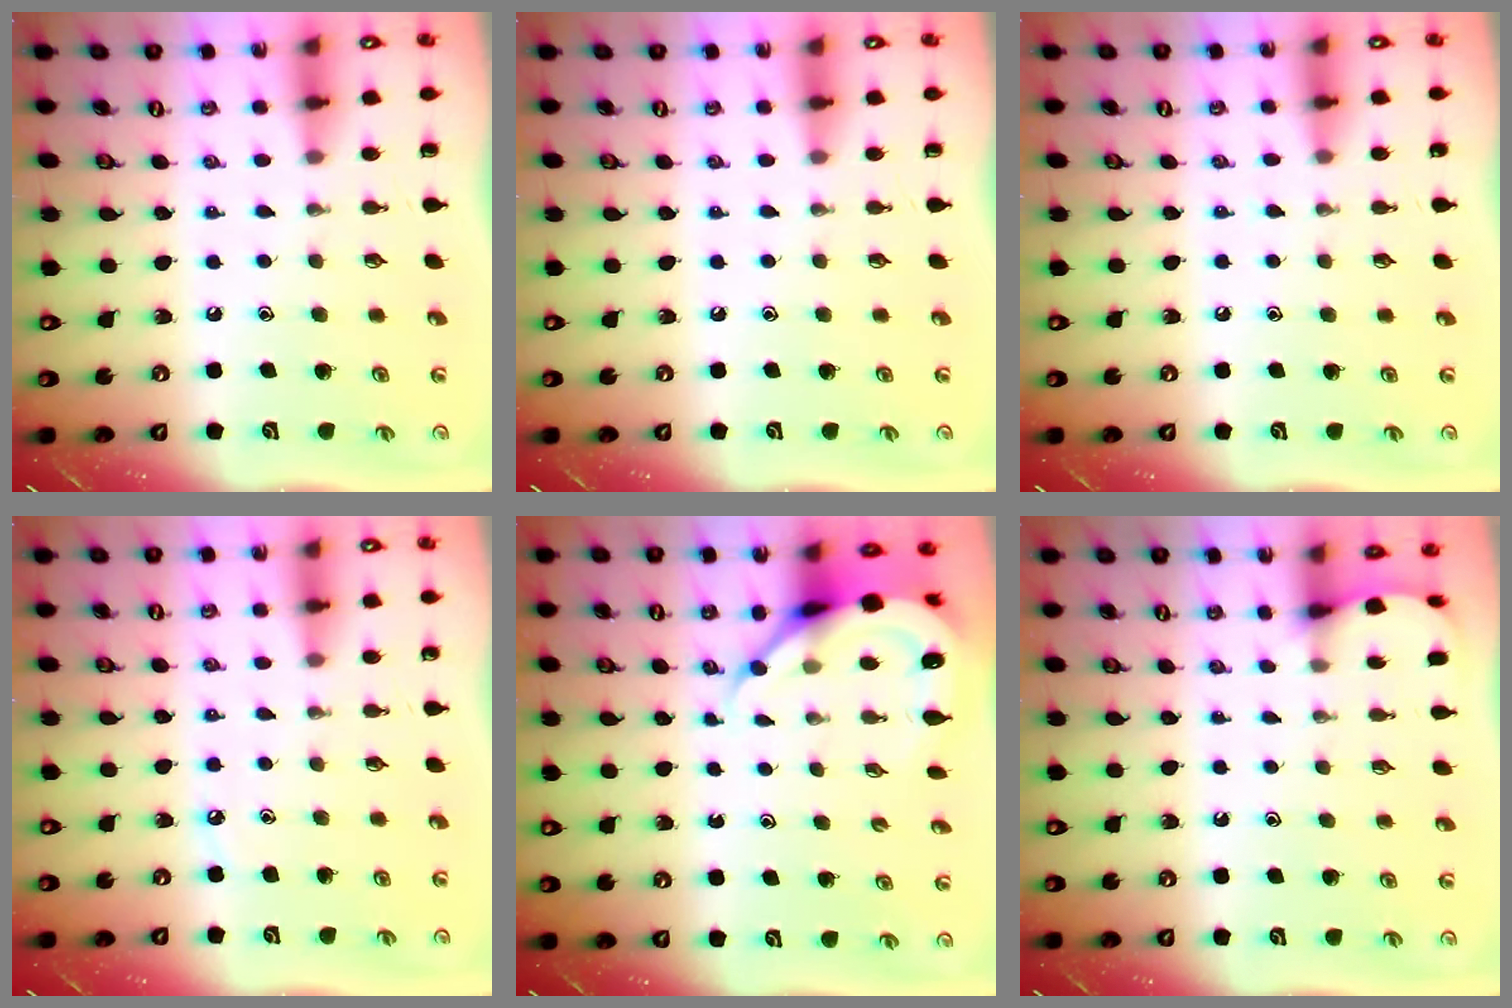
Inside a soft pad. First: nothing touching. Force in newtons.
{"total": 0.0}
{"total": 4.8, "press": 4.8, "slide": 0.6}
{"total": 2.7, "press": 2.7, "slide": 0.4}
{"total": 8.7, "press": 8.6, "slide": 1.0}
{"total": 3.9, "press": 3.8, "slide": 0.5}